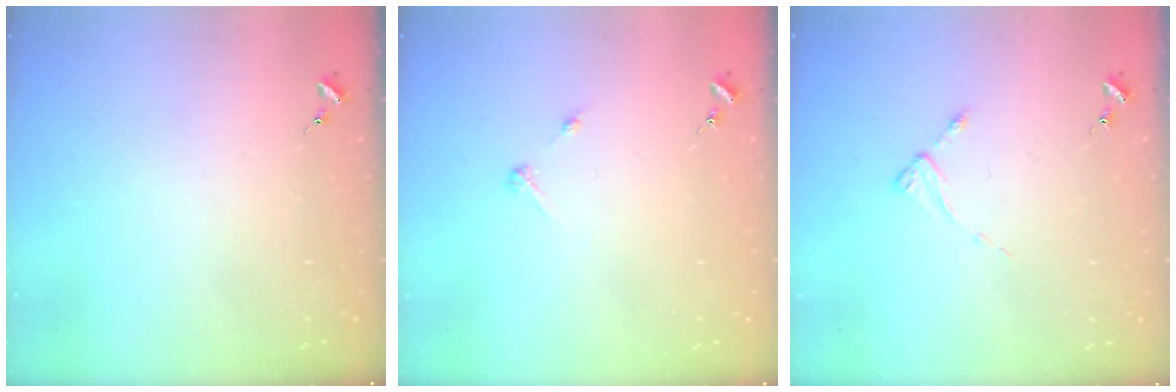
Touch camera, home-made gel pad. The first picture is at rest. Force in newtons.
{"total": 2.7, "press": 2.7, "slide": 0.3}
{"total": 2.5, "press": 2.5, "slide": 0.3}